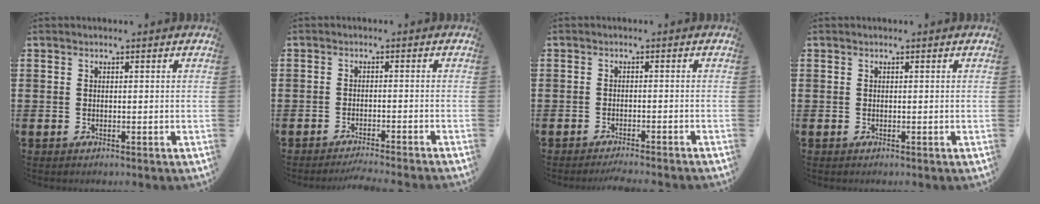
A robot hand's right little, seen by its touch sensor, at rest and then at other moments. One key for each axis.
{"total": 1.8, "fx": -1.7, "fy": -0.3, "fz": 0.5, "tx": -0.006, "ty": 0.001, "tz": -0.033}
{"total": 1.4, "fx": -1.3, "fy": -0.2, "fz": 0.3, "tx": -0.004, "ty": 0.000, "tz": -0.026}
{"total": 0.0}